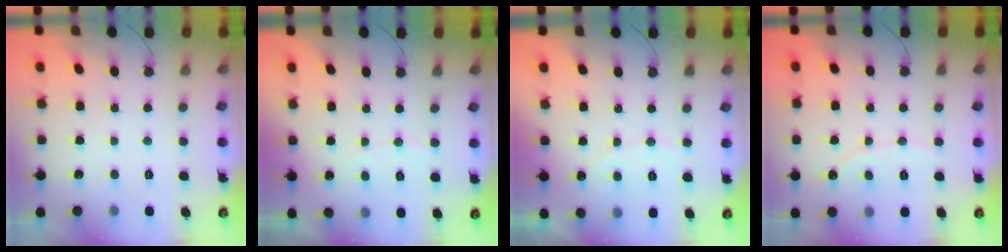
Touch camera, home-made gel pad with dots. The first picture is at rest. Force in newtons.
{"total": 2.6, "press": 2.6, "slide": 0.2}
{"total": 4.1, "press": 4.1, "slide": 0.3}
{"total": 2.1, "press": 2.1, "slide": 0.1}